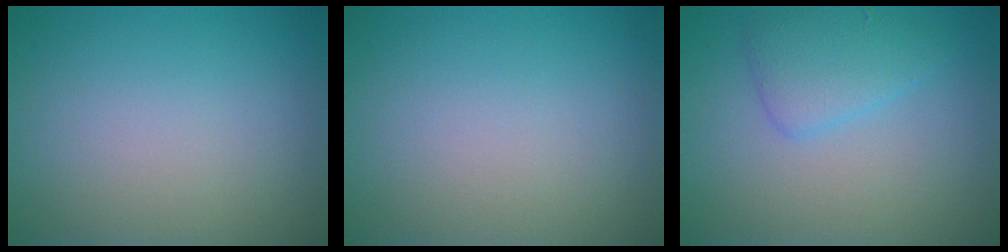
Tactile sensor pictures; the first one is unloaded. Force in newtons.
{"total": 0.0}
{"total": 2.8, "press": 2.8, "slide": 0.3}